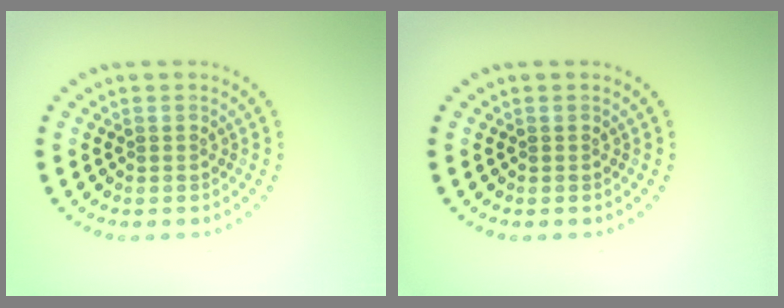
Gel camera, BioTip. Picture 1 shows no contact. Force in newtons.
{"total": 0.0}